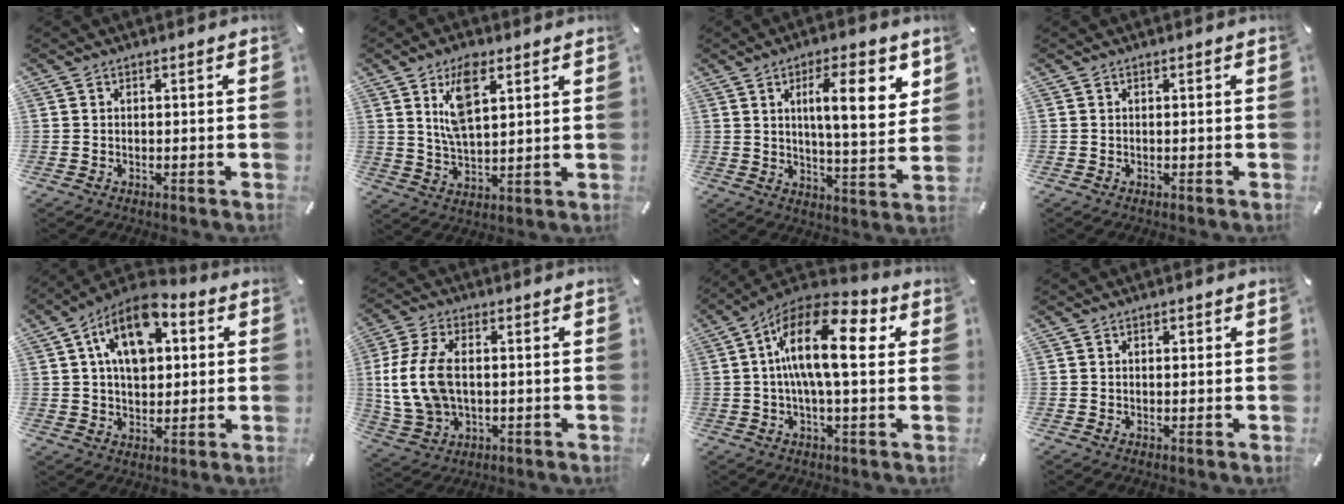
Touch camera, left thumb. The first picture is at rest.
{"total": 10.3, "force": [5.0, 4.6, 7.8], "torque": [-0.153, -0.002, 0.086]}
{"total": 13.3, "force": [5.1, 3.9, 11.6], "torque": [-0.180, -0.012, 0.079]}
{"total": 0.0}
{"total": 13.5, "force": [4.8, 8.8, 9.1], "torque": [-0.158, -0.011, 0.085]}
{"total": 11.5, "force": [0.2, 7.6, 8.6], "torque": [-0.200, 0.005, 0.006]}
{"total": 17.0, "force": [3.7, 6.5, 15.3], "torque": [-0.282, -0.014, 0.053]}
{"total": 0.8, "force": [0.2, 0.6, 0.4], "torque": [-0.007, 0.004, 0.003]}